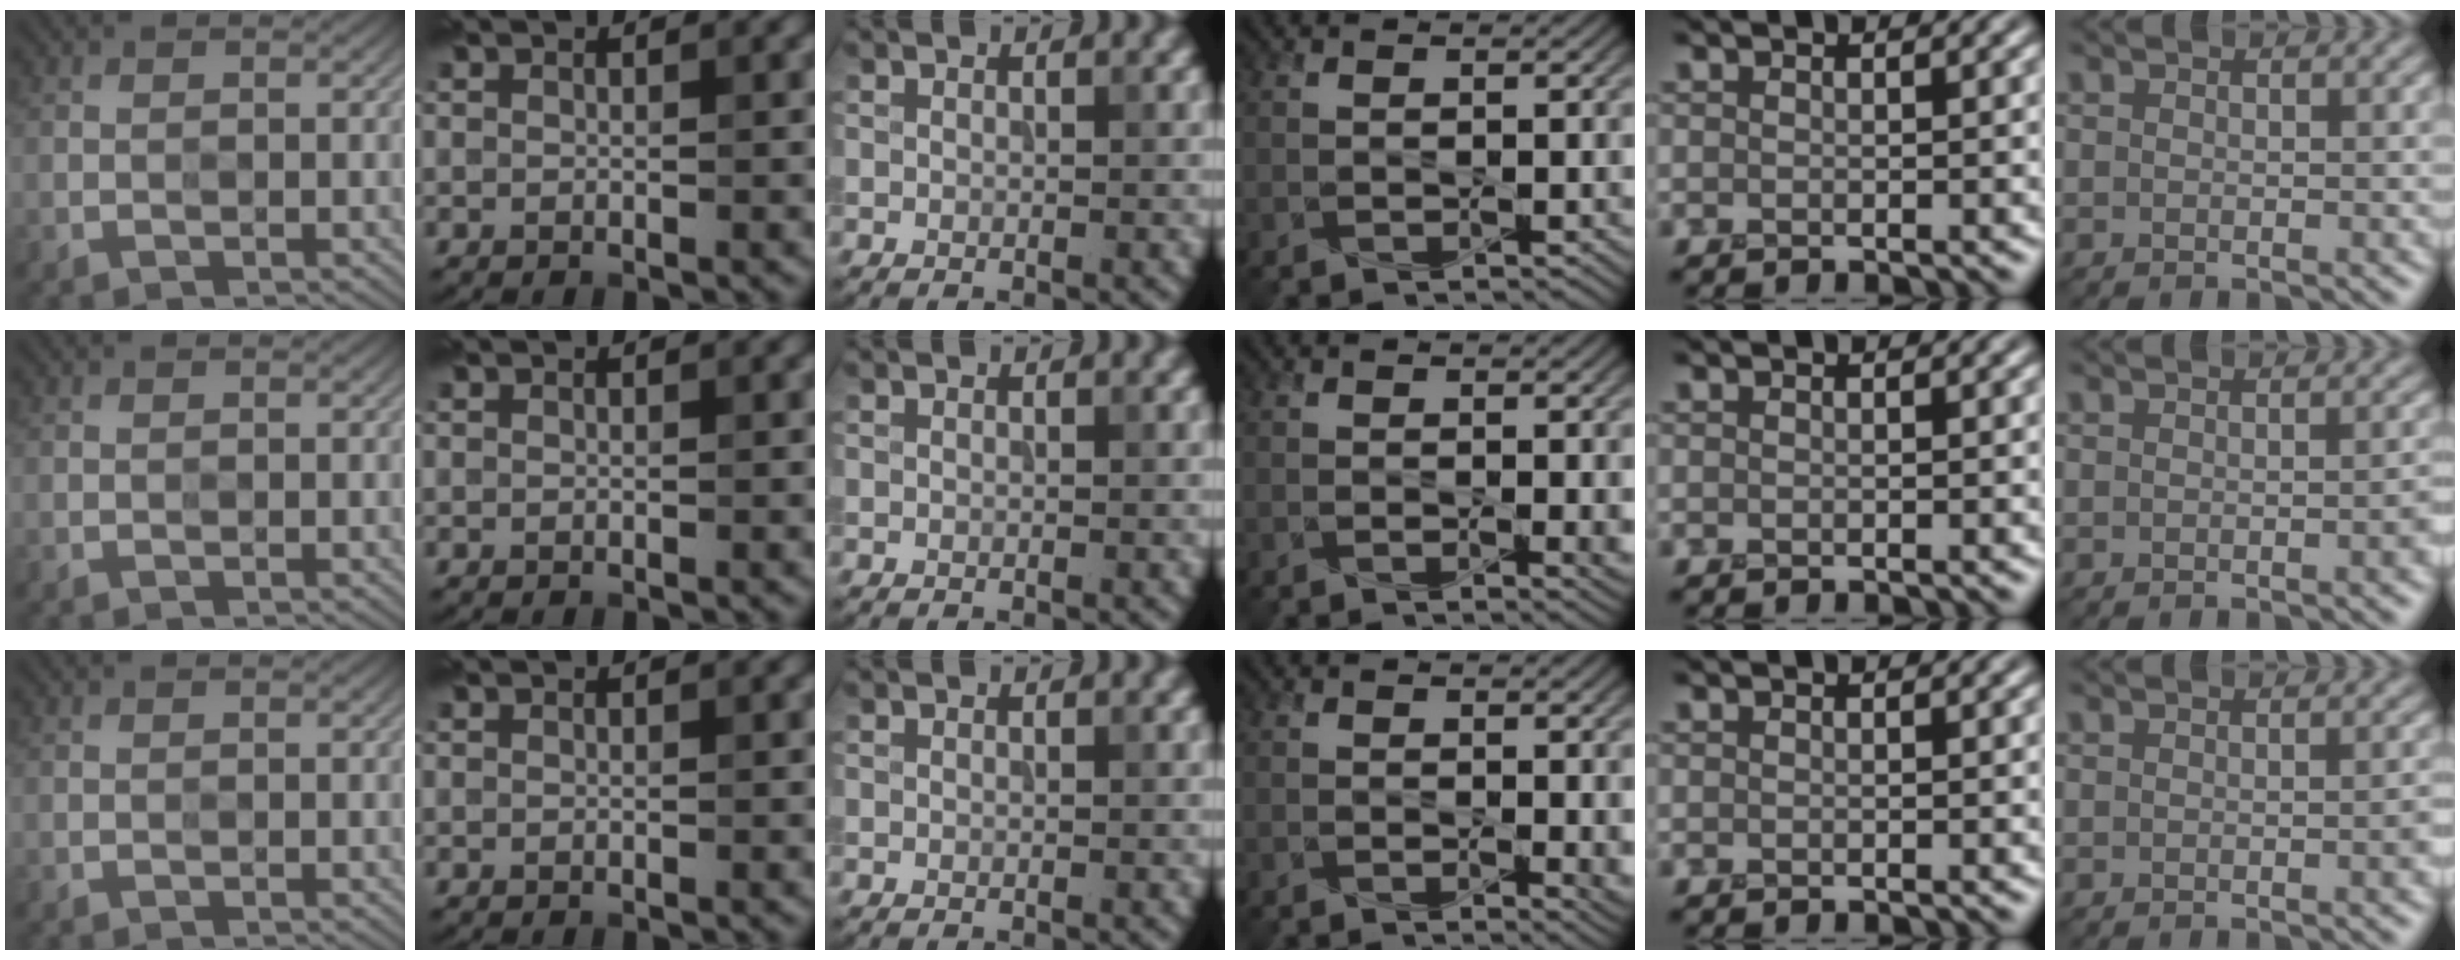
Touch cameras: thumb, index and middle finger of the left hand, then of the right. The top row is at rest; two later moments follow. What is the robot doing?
{"motion": "squeeze", "object": "stress ball aka squeeze ball"}